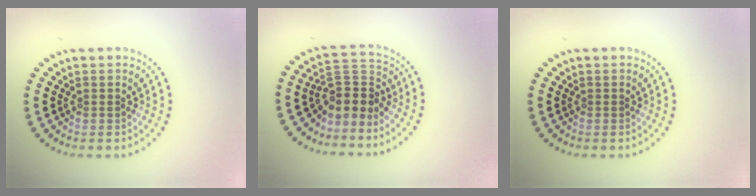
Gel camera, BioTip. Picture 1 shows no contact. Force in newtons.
{"total": 3.3, "press": 2.5, "slide": 2.2}
{"total": 0.0}